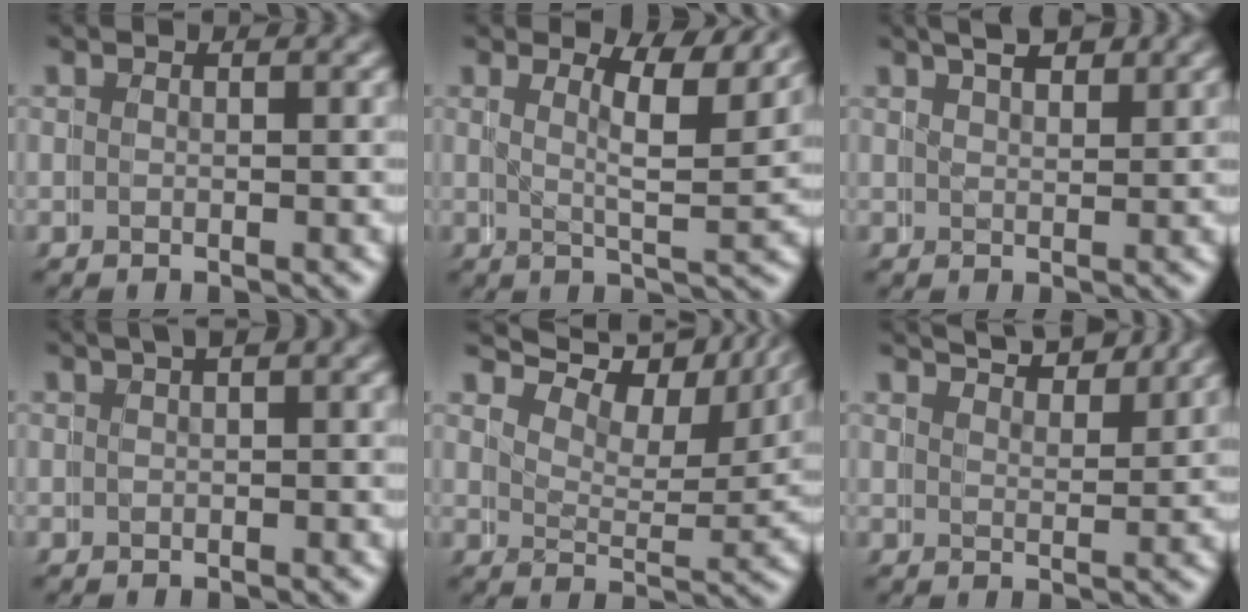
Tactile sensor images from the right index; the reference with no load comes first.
{"total": 4.4, "force": [3.0, 1.1, 3.1], "torque": [-0.057, -0.012, 0.042]}
{"total": 4.1, "force": [3.1, 1.8, 2.0], "torque": [-0.020, 0.004, 0.042]}
{"total": 1.9, "force": [0.6, 1.0, 1.5], "torque": [-0.008, 0.016, 0.002]}
{"total": 10.0, "force": [8.5, 3.5, 4.0], "torque": [-0.057, 0.031, 0.111]}
{"total": 4.6, "force": [4.4, 0.5, 1.3], "torque": [-0.018, -0.002, 0.070]}